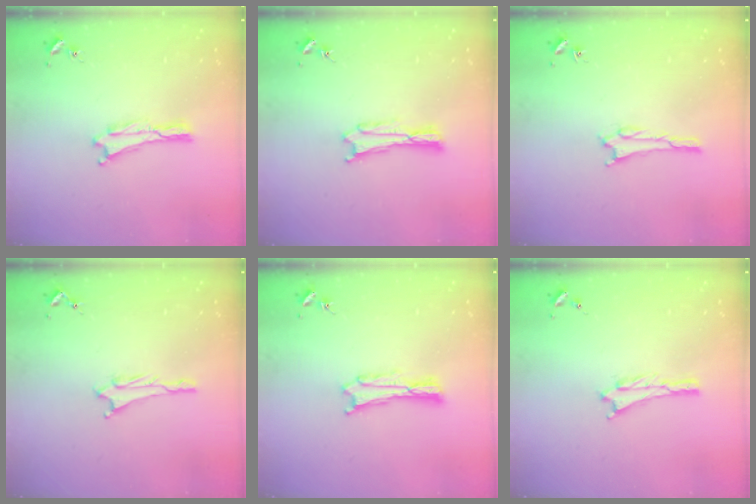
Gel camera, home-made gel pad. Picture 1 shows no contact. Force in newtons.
{"total": 0.9, "press": 0.9, "slide": 0.2}
{"total": 1.6, "press": 1.6, "slide": 0.1}
{"total": 0.8, "press": 0.8, "slide": 0.1}
{"total": 1.2, "press": 1.2, "slide": 0.2}
{"total": 0.9, "press": 0.9, "slide": 0.2}